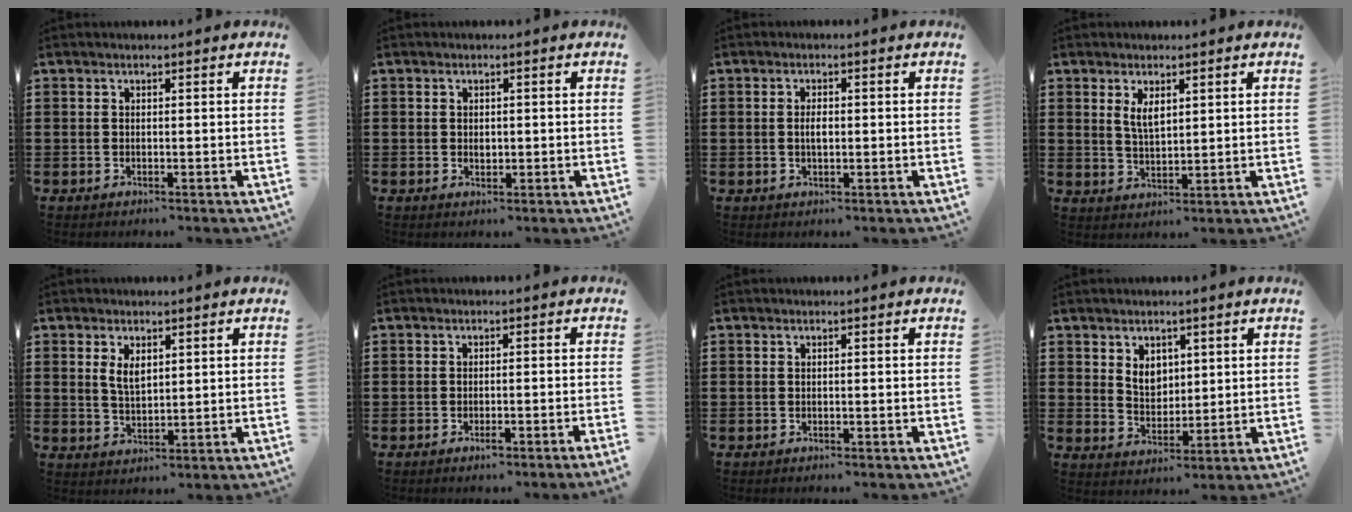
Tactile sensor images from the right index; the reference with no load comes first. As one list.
[{"total": 1.1, "force": [0.1, 0.8, 0.8], "torque": [-0.017, 0.004, 0.002]}, {"total": 2.0, "force": [-0.1, 0.8, 1.9], "torque": [-0.036, 0.002, -0.003]}, {"total": 3.1, "force": [1.6, 1.3, 2.3], "torque": [-0.049, 0.004, 0.029]}, {"total": 3.1, "force": [1.4, 1.5, 2.3], "torque": [-0.042, 0.002, 0.023]}, {"total": 1.7, "force": [-1.2, -0.2, 1.2], "torque": [-0.021, -0.005, -0.022]}, {"total": 0.0}, {"total": 3.9, "force": [1.8, 3.0, 1.8], "torque": [-0.038, 0.007, 0.031]}]